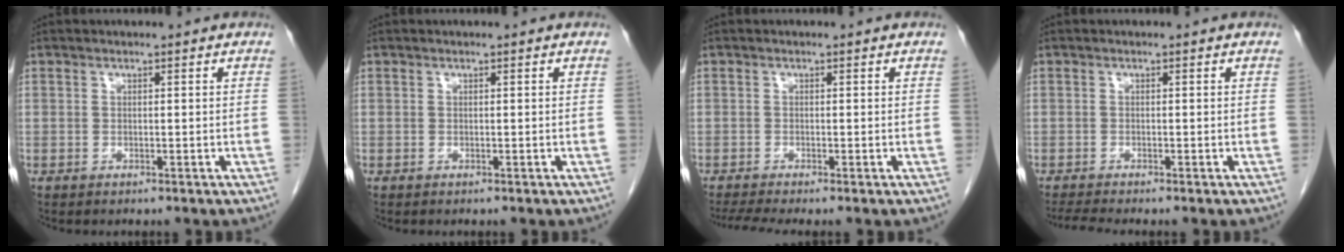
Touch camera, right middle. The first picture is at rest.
{"total": 0.0}
{"total": 3.0, "force": [-2.3, -0.2, 1.9], "torque": [-0.037, -0.010, -0.046]}
{"total": 2.1, "force": [-1.8, -0.6, 0.8], "torque": [-0.023, -0.010, -0.039]}